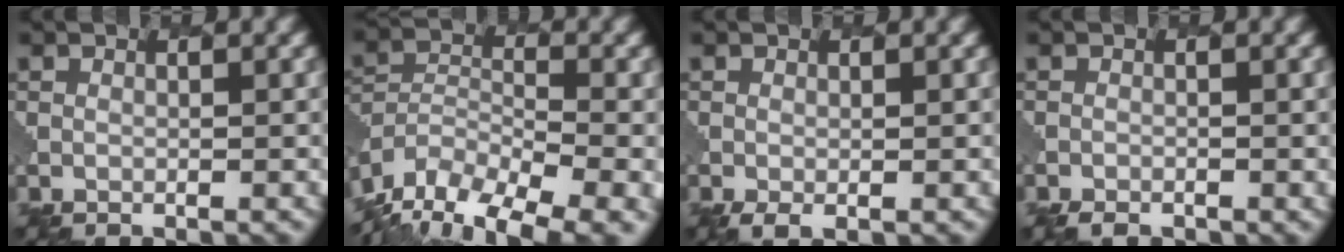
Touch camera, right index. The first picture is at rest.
{"total": 12.6, "force": [-9.7, 5.6, 5.7], "torque": [-0.095, -0.011, -0.140]}
{"total": 1.5, "force": [-0.7, 0.6, 1.2], "torque": [-0.024, -0.006, -0.010]}
{"total": 1.7, "force": [-1.4, 0.9, 0.4], "torque": [-0.008, 0.000, -0.022]}